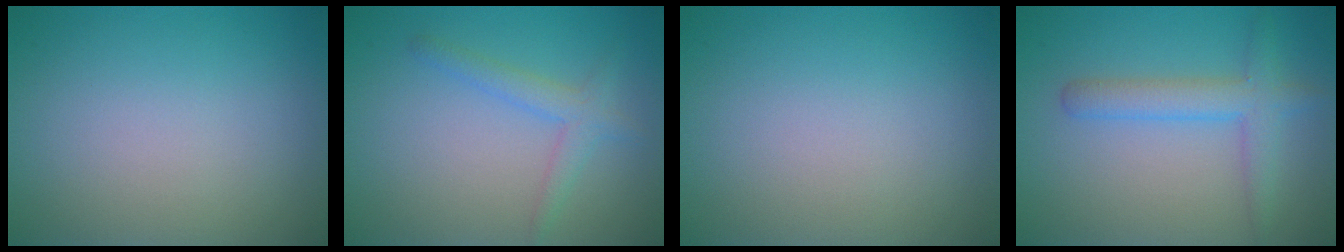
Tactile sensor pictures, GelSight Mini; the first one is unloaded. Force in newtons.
{"total": 2.2, "press": 2.2, "slide": 0.1}
{"total": 0.0}
{"total": 3.2, "press": 3.2, "slide": 0.1}